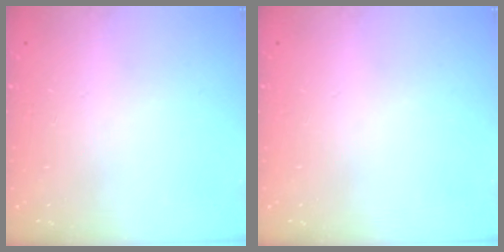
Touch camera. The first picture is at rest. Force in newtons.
{"total": 0.0}